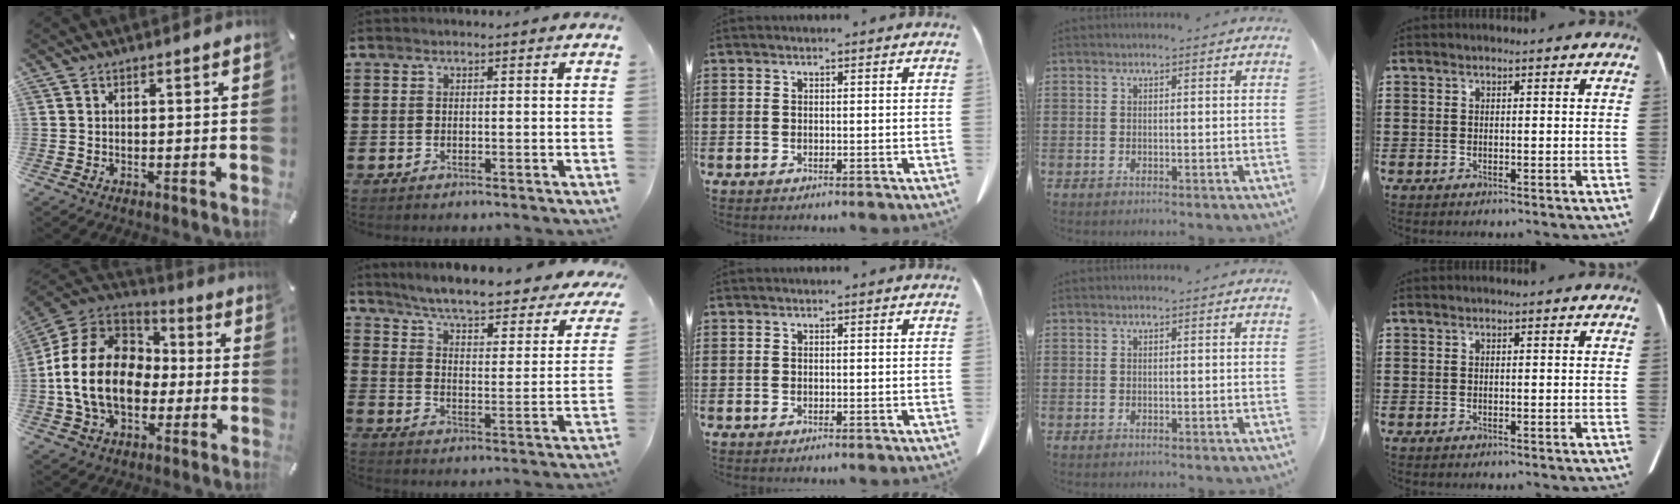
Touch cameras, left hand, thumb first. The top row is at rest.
{"thumb": {"total": 19.3, "force": [-3.1, 14.6, 12.2], "torque": [-0.248, 0.031, -0.055]}, "index": {"total": 5.4, "force": [4.8, -0.3, 2.4], "torque": [-0.068, -0.041, 0.075]}}